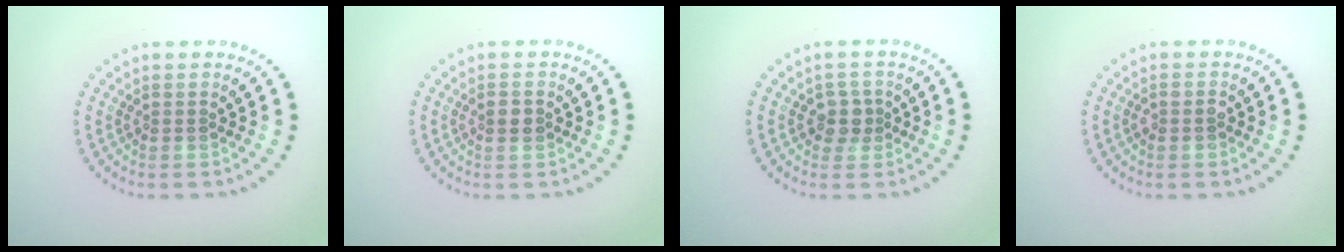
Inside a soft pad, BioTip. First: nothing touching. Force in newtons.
{"total": 1.0, "press": 1.0, "slide": 0.1}
{"total": 2.0, "press": 1.8, "slide": 0.8}
{"total": 1.2, "press": 1.2, "slide": 0.3}